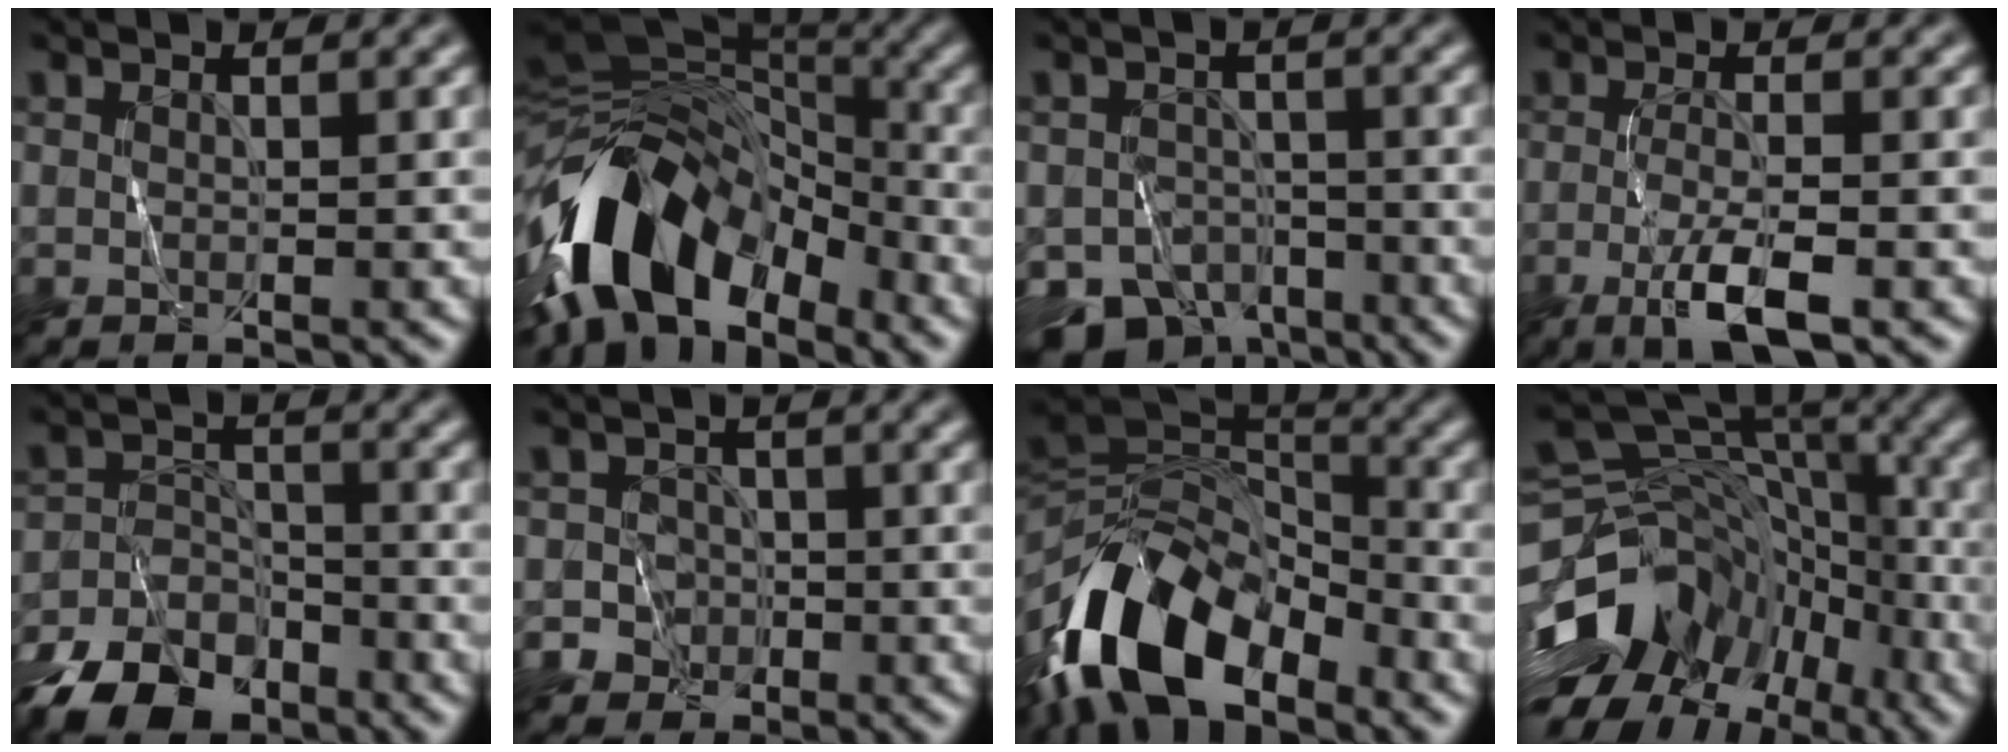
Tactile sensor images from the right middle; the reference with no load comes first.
{"total": 12.4, "force": [-6.4, 7.0, 7.9], "torque": [-0.140, 0.012, -0.126]}
{"total": 7.3, "force": [-5.4, 4.1, 2.7], "torque": [-0.044, -0.024, -0.087]}
{"total": 4.3, "force": [-1.9, 0.7, 3.8], "torque": [-0.077, -0.003, -0.039]}
{"total": 9.9, "force": [-7.7, 5.0, 3.6], "torque": [-0.066, -0.018, -0.137]}
{"total": 3.6, "force": [-1.9, 3.0, 0.0], "torque": [0.037, 0.000, -0.041]}
{"total": 11.6, "force": [-6.9, 5.7, 7.4], "torque": [-0.134, 0.001, -0.136]}
{"total": 12.6, "force": [-6.1, 8.8, 6.8], "torque": [-0.120, 0.018, -0.098]}